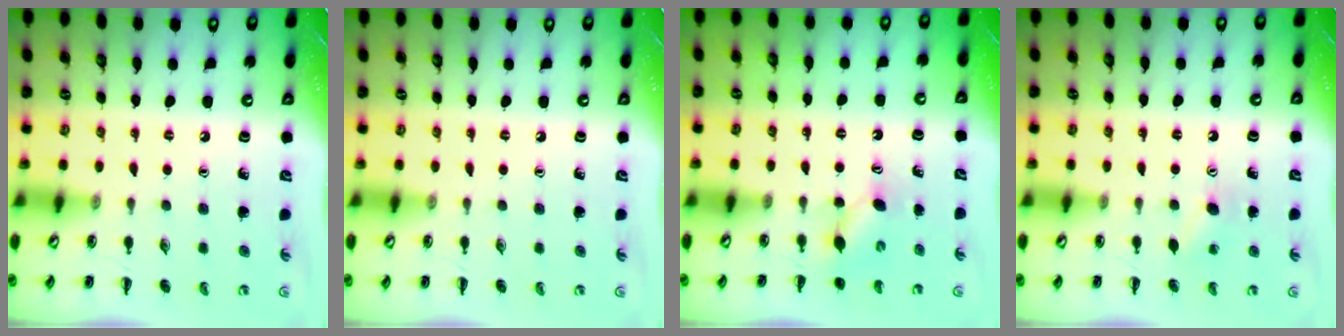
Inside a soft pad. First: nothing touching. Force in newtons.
{"total": 0.0}
{"total": 3.9, "press": 3.7, "slide": 1.2}
{"total": 5.1, "press": 5.0, "slide": 0.9}